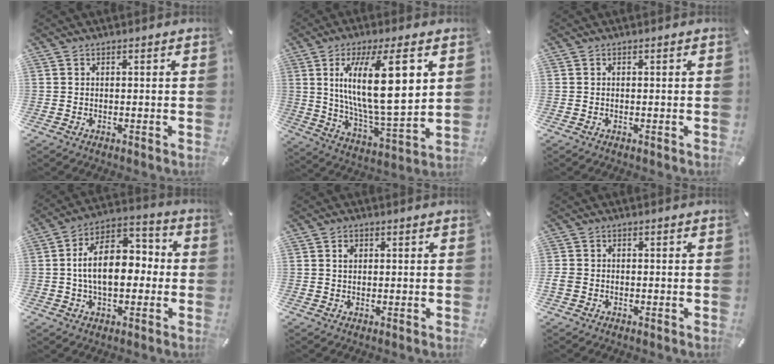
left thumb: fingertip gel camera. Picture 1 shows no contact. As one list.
[{"total": 19.9, "force": [6.8, 6.1, 17.6], "torque": [-0.333, -0.023, 0.096]}, {"total": 0.0}, {"total": 14.1, "force": [-0.9, 8.9, 10.9], "torque": [-0.186, 0.007, -0.019]}, {"total": 1.8, "force": [0.5, 1.4, 1.1], "torque": [-0.008, 0.000, 0.004]}, {"total": 2.0, "force": [-0.9, 1.6, 0.9], "torque": [-0.014, 0.006, -0.017]}]